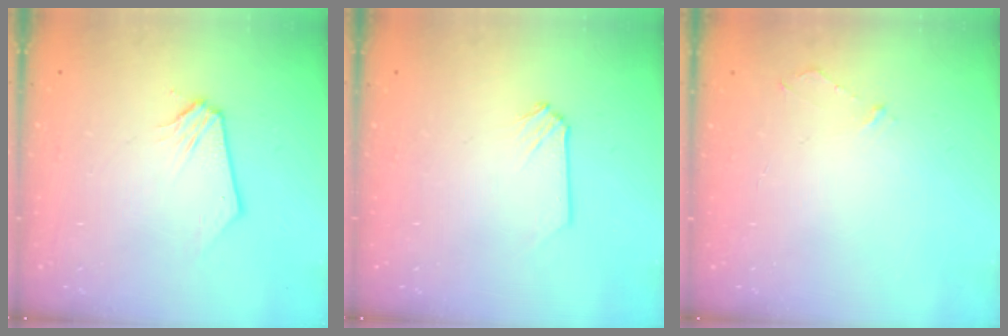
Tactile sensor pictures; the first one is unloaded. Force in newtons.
{"total": 0.0}
{"total": 3.0, "press": 3.0, "slide": 0.3}